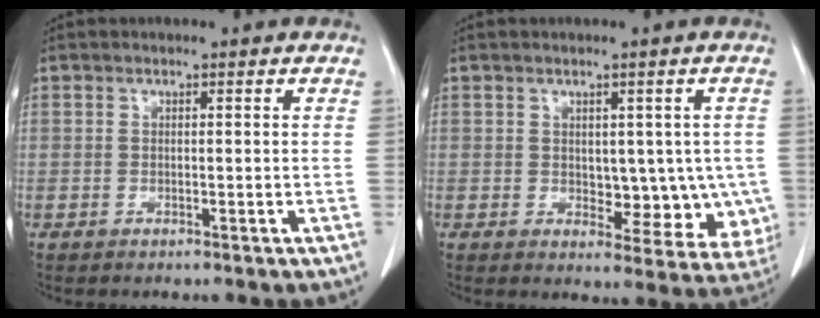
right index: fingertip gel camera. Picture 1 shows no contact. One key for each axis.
{"total": 8.1, "fx": -0.3, "fy": 4.7, "fz": 6.6, "tx": -0.057, "ty": 0.000, "tz": 0.008}